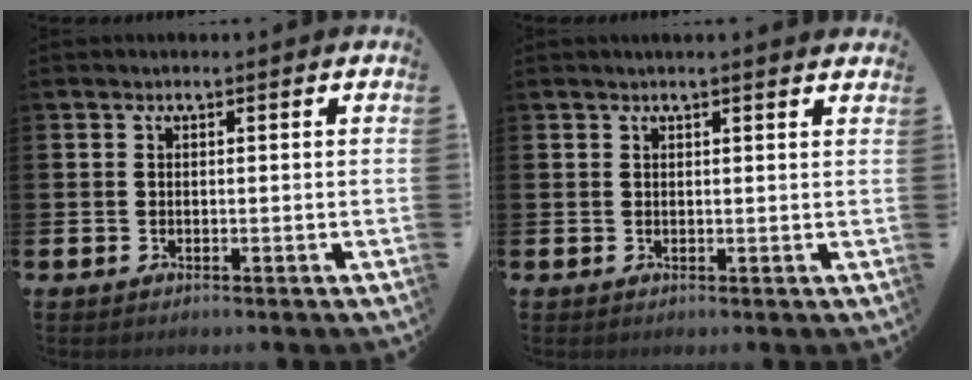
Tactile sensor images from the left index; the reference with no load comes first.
{"total": 1.0, "force": [1.0, -0.2, 0.3], "torque": [-0.005, -0.001, 0.018]}